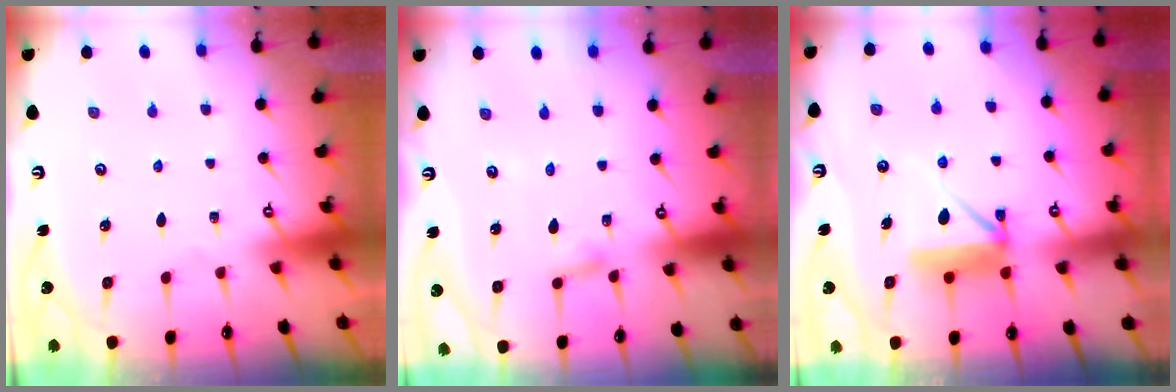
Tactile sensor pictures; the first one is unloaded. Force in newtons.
{"total": 2.7, "press": 2.7, "slide": 0.3}
{"total": 8.4, "press": 8.4, "slide": 0.6}